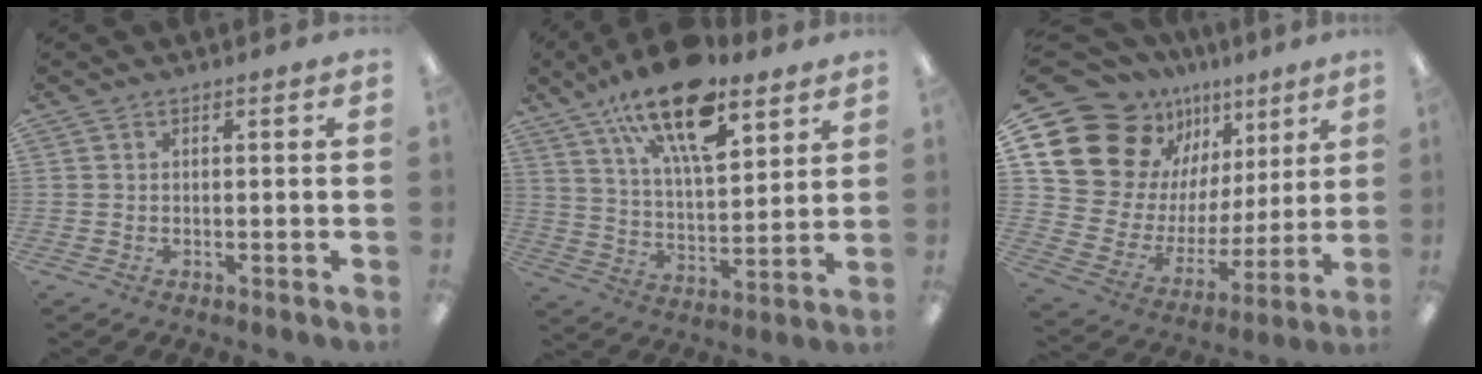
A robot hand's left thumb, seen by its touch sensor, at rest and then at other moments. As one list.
[{"total": 20.8, "force": [13.3, 8.5, 13.6], "torque": [-0.218, -0.069, 0.225]}, {"total": 16.9, "force": [10.5, 11.6, 6.5], "torque": [-0.138, -0.075, 0.205]}]